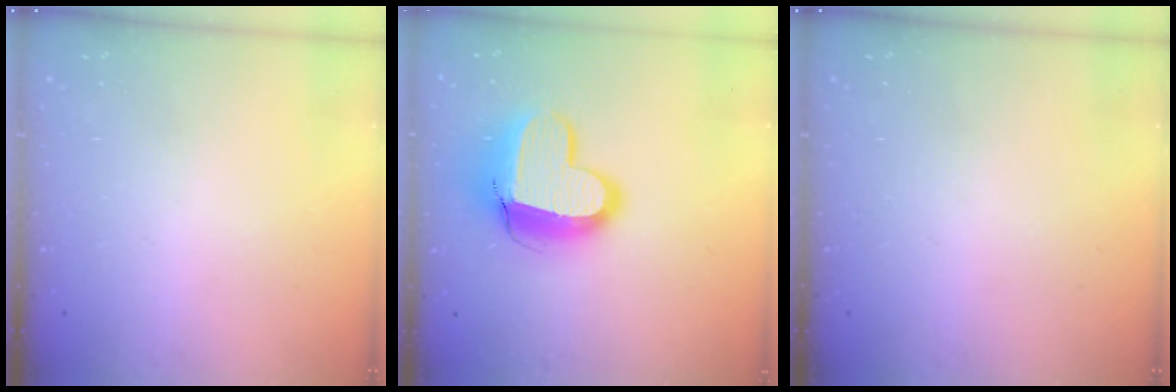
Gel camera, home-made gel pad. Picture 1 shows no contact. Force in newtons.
{"total": 14.4, "press": 14.4, "slide": 1.1}
{"total": 0.0}